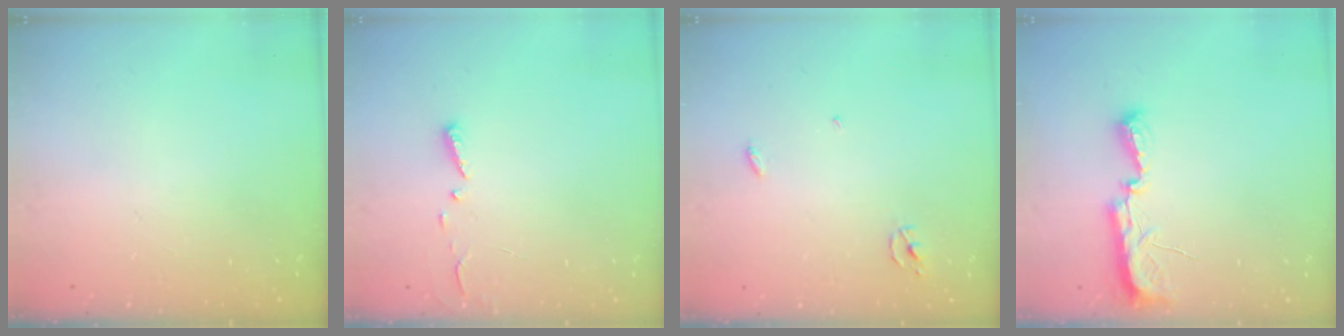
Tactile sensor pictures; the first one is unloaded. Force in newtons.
{"total": 3.0, "press": 2.9, "slide": 0.3}
{"total": 2.5, "press": 2.5, "slide": 0.1}
{"total": 8.1, "press": 8.1, "slide": 1.0}